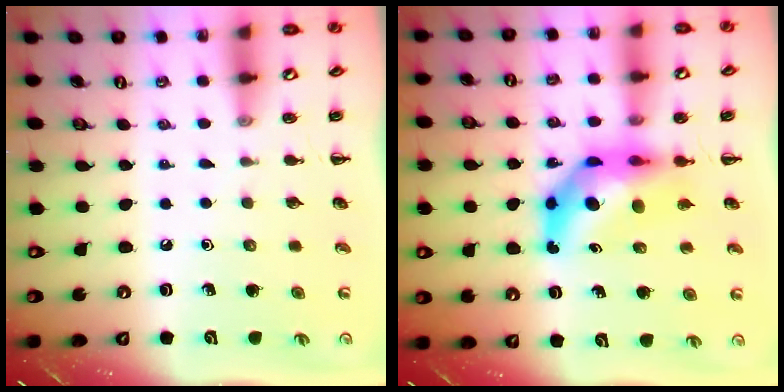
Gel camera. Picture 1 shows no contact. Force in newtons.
{"total": 10.5, "press": 9.9, "slide": 3.5}